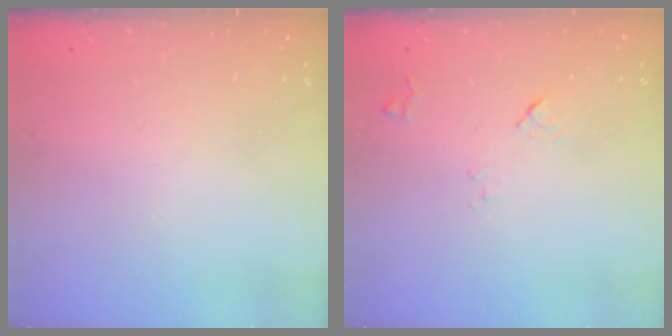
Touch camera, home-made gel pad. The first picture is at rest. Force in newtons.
{"total": 8.0, "press": 7.9, "slide": 0.8}